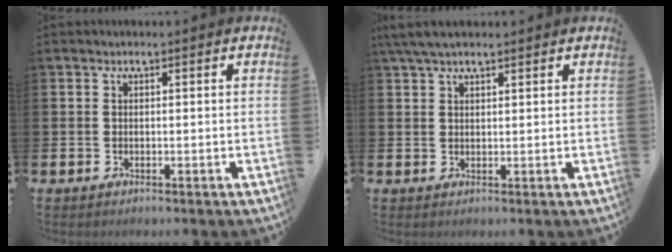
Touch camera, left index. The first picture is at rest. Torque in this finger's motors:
{"motor_torque": [0.26, -0.68, 0.69, 0.21]}